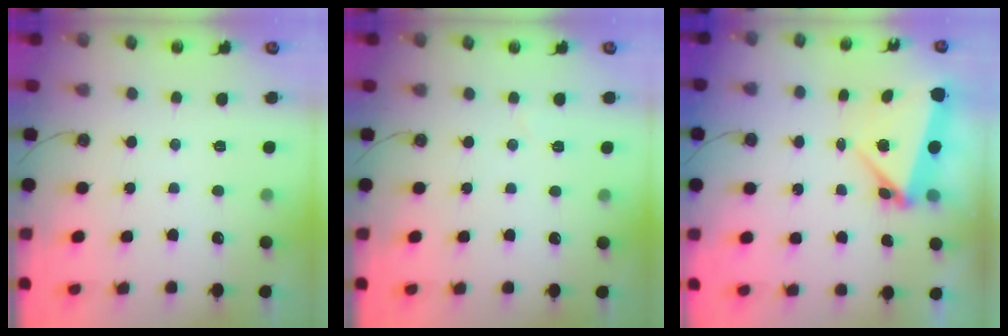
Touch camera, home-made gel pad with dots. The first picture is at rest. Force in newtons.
{"total": 3.7, "press": 3.1, "slide": 2.1}
{"total": 5.6, "press": 5.6, "slide": 0.2}